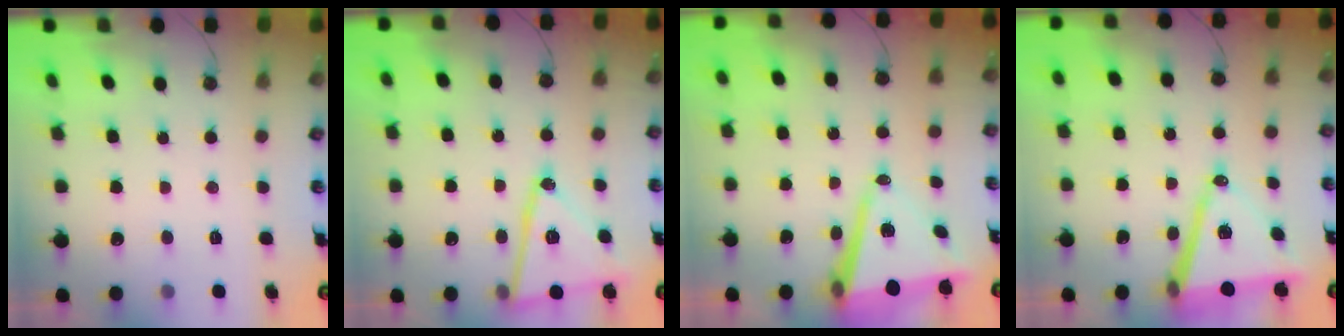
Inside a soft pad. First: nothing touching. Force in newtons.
{"total": 16.7, "press": 16.6, "slide": 1.4}
{"total": 10.3, "press": 9.8, "slide": 3.1}
{"total": 13.0, "press": 12.4, "slide": 4.1}